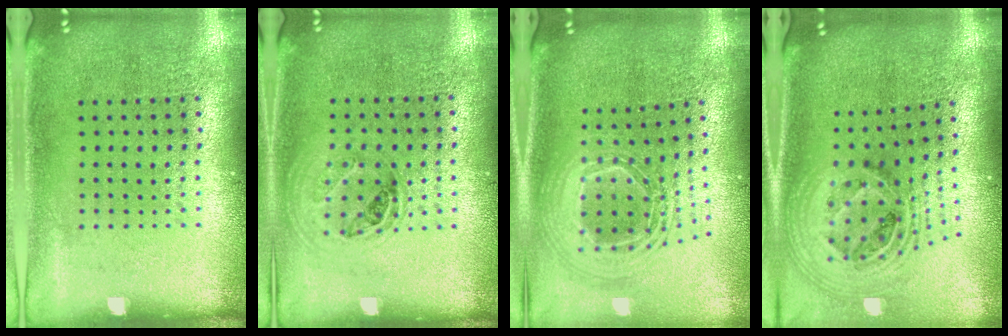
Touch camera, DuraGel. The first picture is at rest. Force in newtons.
{"total": 1.0, "press": 0.9, "slide": 0.4}
{"total": 2.3, "press": 1.8, "slide": 1.5}
{"total": 2.1, "press": 1.6, "slide": 1.3}